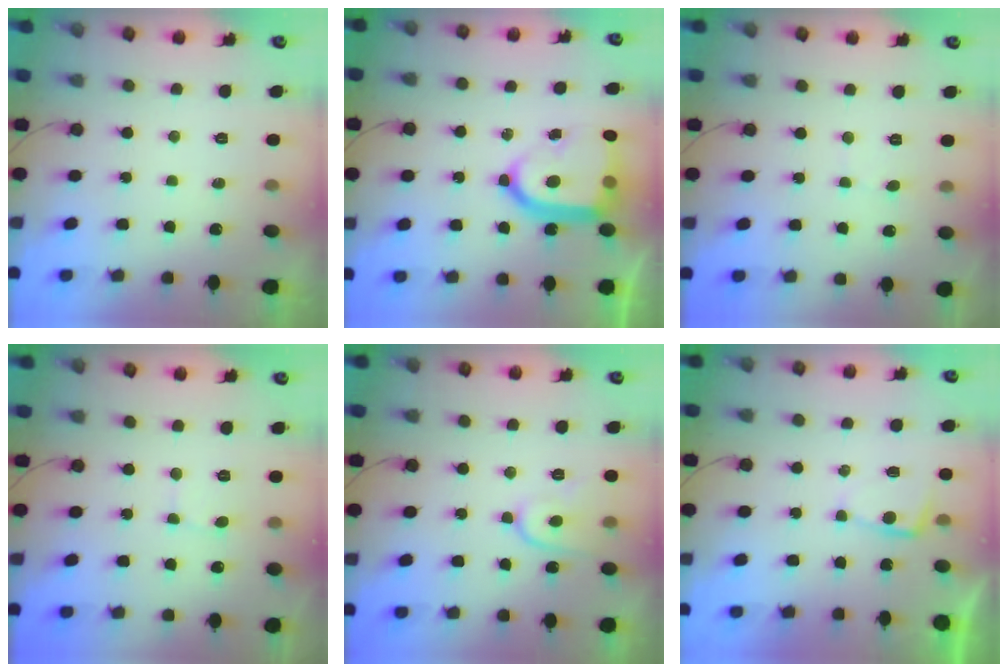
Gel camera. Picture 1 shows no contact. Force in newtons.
{"total": 17.9, "press": 17.8, "slide": 1.7}
{"total": 2.1, "press": 2.1, "slide": 0.2}
{"total": 2.1, "press": 2.1, "slide": 0.2}
{"total": 9.5, "press": 9.4, "slide": 1.0}
{"total": 2.0, "press": 2.0, "slide": 0.4}